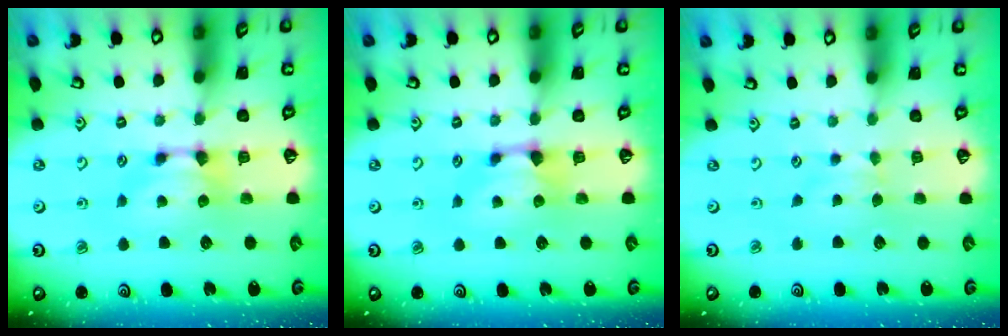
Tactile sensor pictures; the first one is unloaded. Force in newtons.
{"total": 0.9, "press": 0.6, "slide": 0.7}
{"total": 2.5, "press": 2.4, "slide": 0.5}